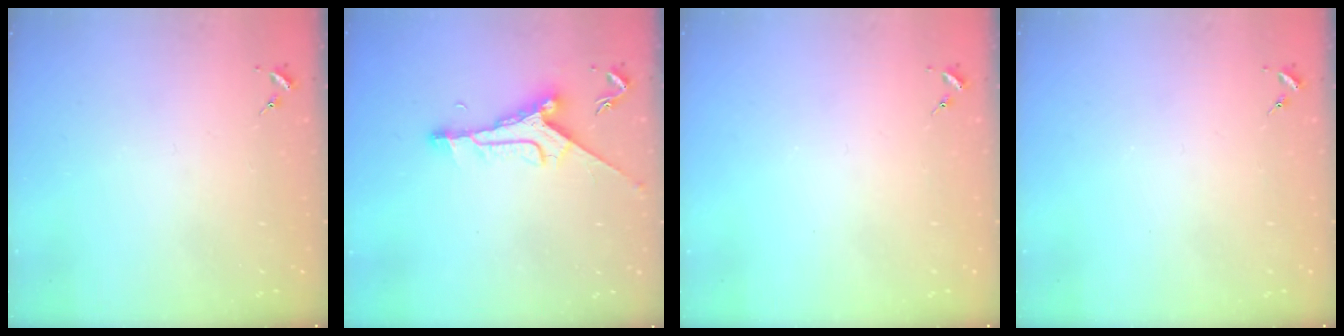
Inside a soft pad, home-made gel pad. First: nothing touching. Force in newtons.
{"total": 9.9, "press": 9.9, "slide": 0.6}
{"total": 0.0}
{"total": 0.0}